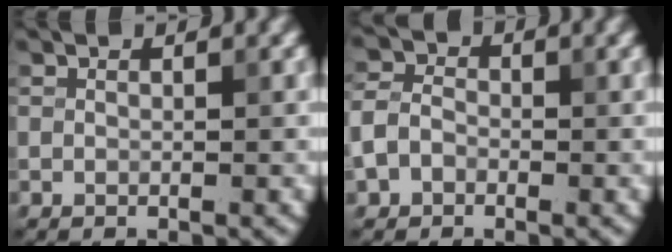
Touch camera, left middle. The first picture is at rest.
{"total": 2.9, "force": [-1.1, 2.2, 1.4], "torque": [-0.028, 0.004, -0.031]}